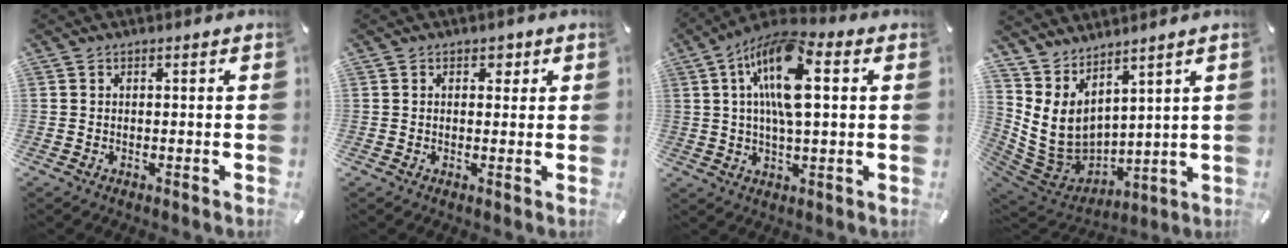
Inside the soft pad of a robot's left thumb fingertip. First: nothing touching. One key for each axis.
{"total": 2.0, "fx": 0.8, "fy": 1.6, "fz": 0.8, "tx": 0.006, "ty": -0.002, "tz": 0.007}
{"total": 14.6, "fx": 4.1, "fy": 5.8, "fz": 12.8, "tx": -0.248, "ty": -0.004, "tz": 0.067}
{"total": 10.1, "fx": 5.1, "fy": 7.6, "fz": 4.3, "tx": -0.102, "ty": -0.048, "tz": 0.112}